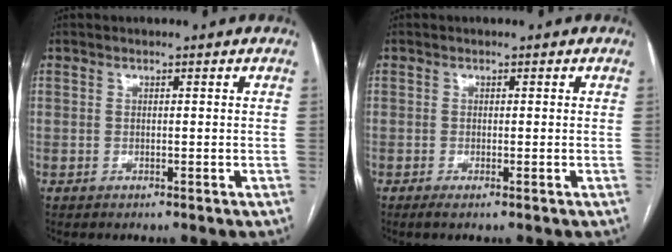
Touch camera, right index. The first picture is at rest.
{"total": 1.1, "force": [-0.6, -0.1, 0.9], "torque": [-0.017, -0.003, -0.013]}